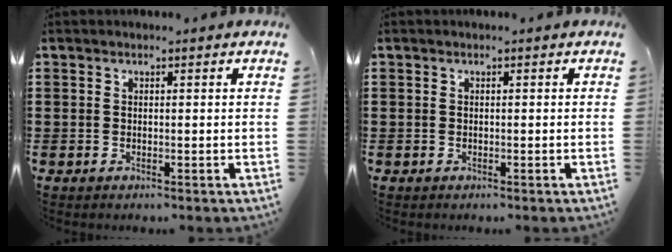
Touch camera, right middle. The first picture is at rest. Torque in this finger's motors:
{"motor_torque": [0.13, -0.04, 0.01, 0.00]}